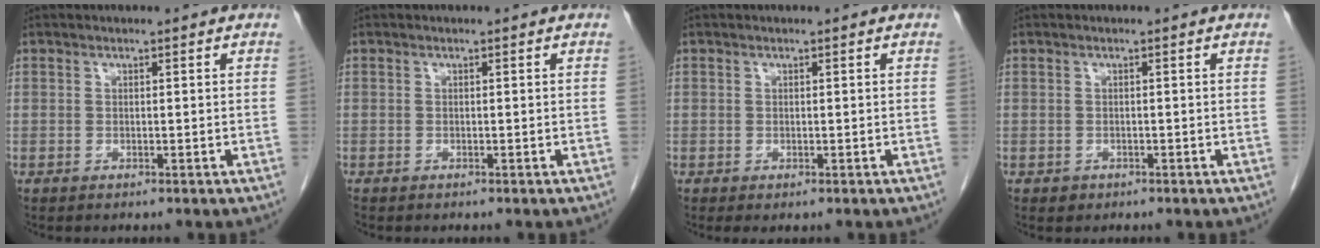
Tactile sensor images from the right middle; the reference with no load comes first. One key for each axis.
{"total": 0.0}
{"total": 0.5, "fx": -0.2, "fy": 0.4, "fz": 0.3, "tx": -0.007, "ty": 0.000, "tz": 0.000}
{"total": 0.8, "fx": -0.4, "fy": 0.7, "fz": 0.1, "tx": -0.004, "ty": 0.002, "tz": -0.003}